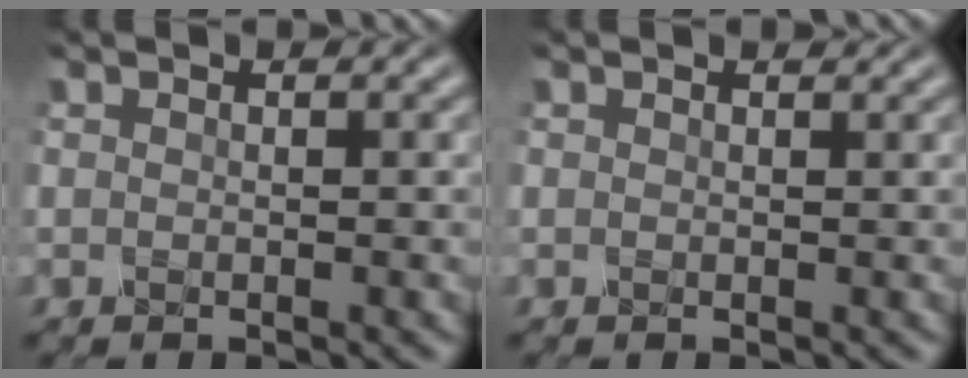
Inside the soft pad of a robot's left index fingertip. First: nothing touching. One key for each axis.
{"total": 0.9, "fx": 0.9, "fy": 0.1, "fz": 0.2, "tx": -0.008, "ty": 0.003, "tz": 0.011}